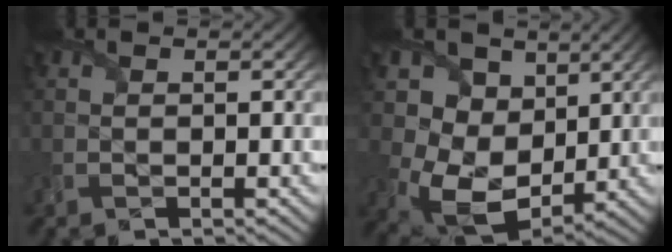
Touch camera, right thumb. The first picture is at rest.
{"total": 11.4, "force": [2.9, 8.8, 6.6], "torque": [-0.158, -0.004, 0.053]}